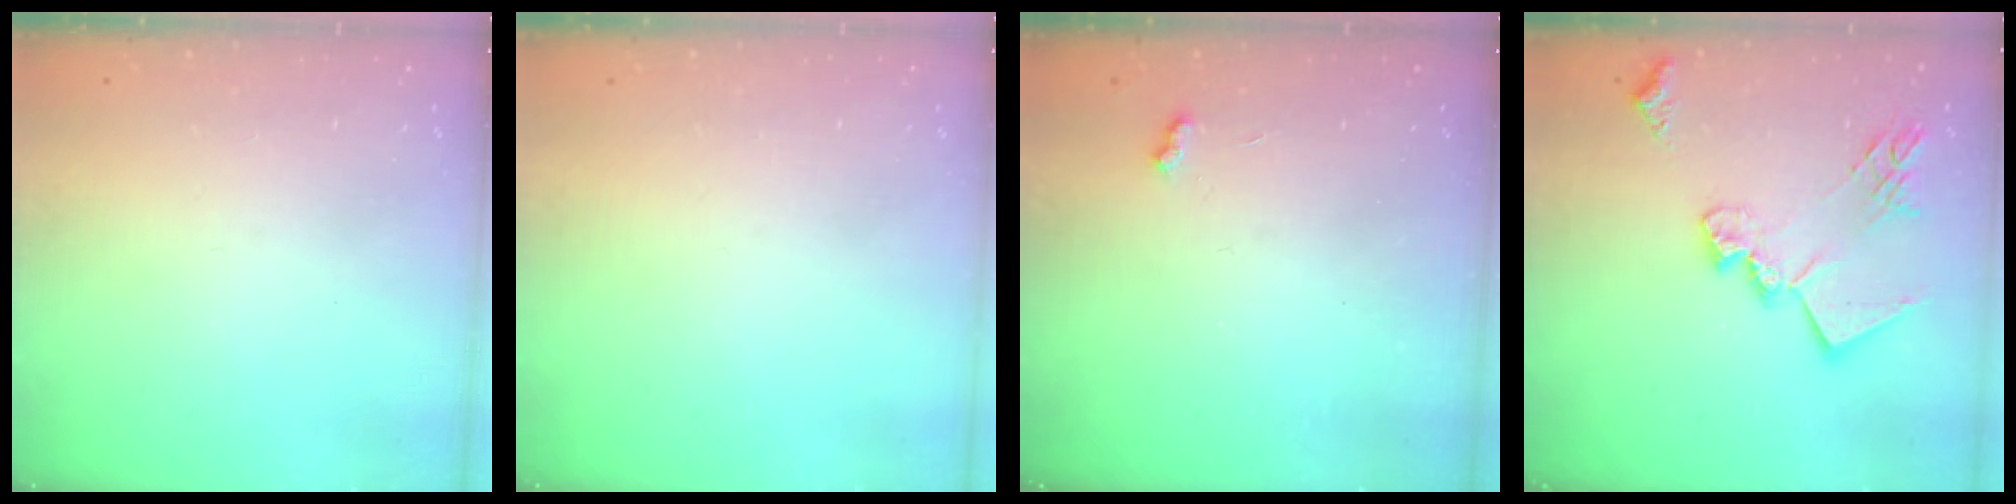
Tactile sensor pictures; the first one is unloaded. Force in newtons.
{"total": 0.0}
{"total": 2.8, "press": 2.7, "slide": 0.5}
{"total": 18.0, "press": 18.0, "slide": 1.2}